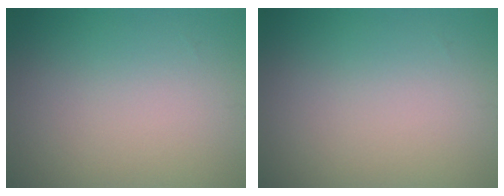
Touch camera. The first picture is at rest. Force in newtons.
{"total": 0.0}